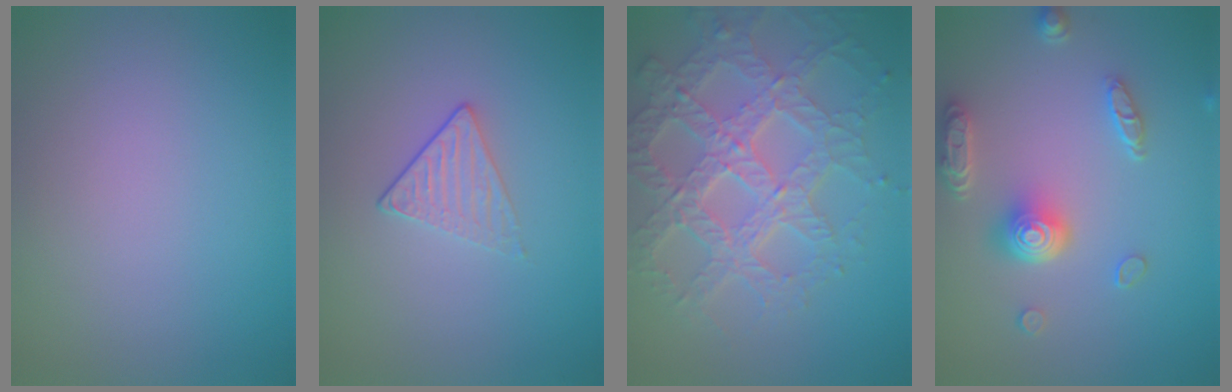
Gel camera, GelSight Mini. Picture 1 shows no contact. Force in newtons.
{"total": 1.4, "press": 1.1, "slide": 0.9}
{"total": 7.8, "press": 5.6, "slide": 5.5}
{"total": 4.7, "press": 3.6, "slide": 3.0}